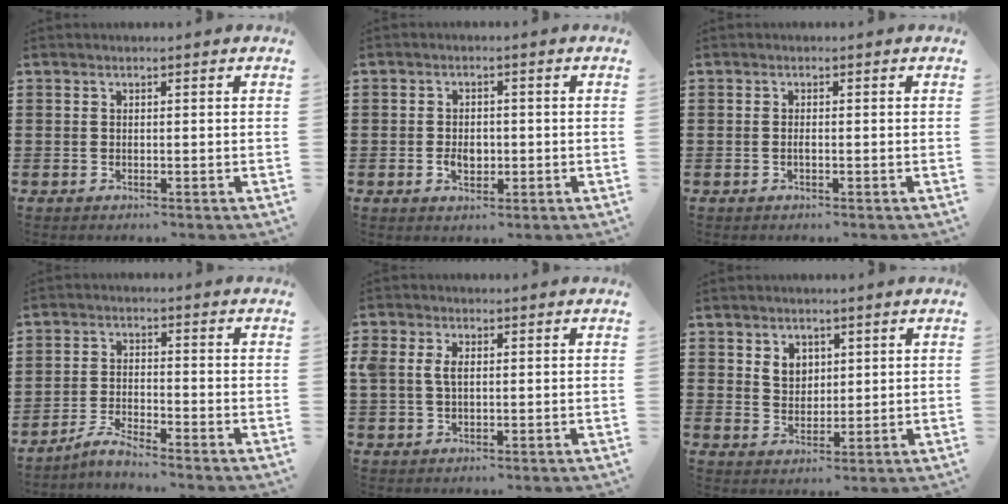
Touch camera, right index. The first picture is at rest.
{"total": 2.7, "force": [-0.4, 1.8, 2.0], "torque": [-0.039, 0.004, -0.008]}
{"total": 0.7, "force": [-0.3, 0.1, 0.6], "torque": [-0.012, -0.004, -0.004]}
{"total": 3.6, "force": [-3.5, 0.1, 1.0], "torque": [-0.027, 0.005, -0.071]}
{"total": 3.2, "force": [0.6, 2.0, 2.3], "torque": [-0.066, 0.006, 0.004]}
{"total": 3.7, "force": [1.9, 2.9, 1.2], "torque": [-0.035, 0.011, 0.036]}